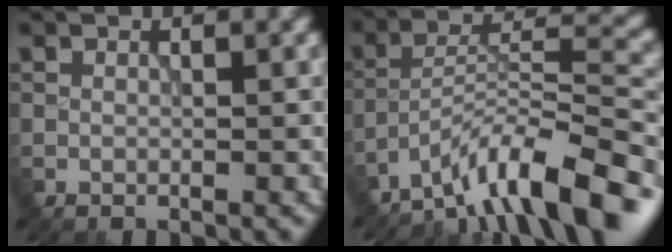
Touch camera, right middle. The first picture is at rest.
{"total": 11.4, "force": [-8.8, 2.1, 7.0], "torque": [-0.101, 0.021, -0.153]}